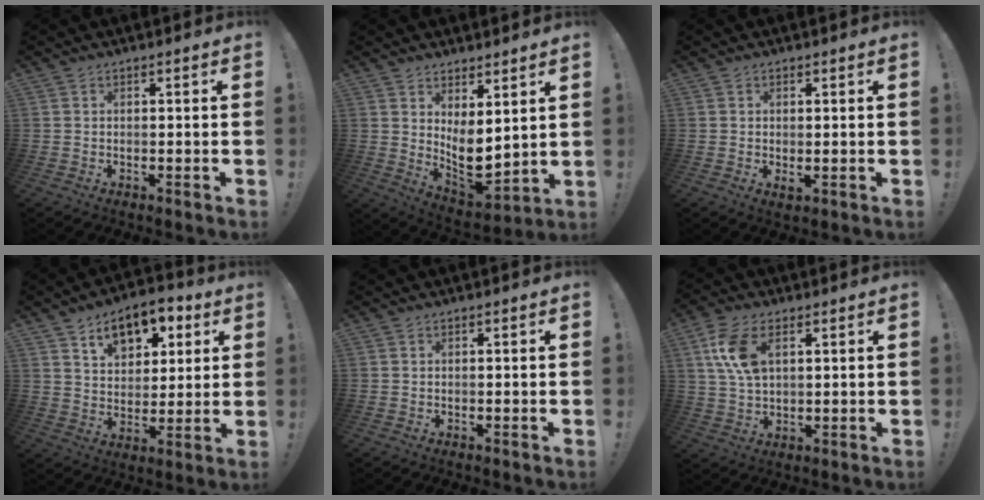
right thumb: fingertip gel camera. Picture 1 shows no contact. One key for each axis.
{"total": 8.7, "fx": 2.6, "fy": 4.6, "fz": 6.9, "tx": -0.099, "ty": -0.049, "tz": 0.059}
{"total": 1.3, "fx": 0.3, "fy": 0.7, "fz": 1.1, "tx": -0.018, "ty": 0.001, "tz": 0.006}
{"total": 12.0, "fx": 6.9, "fy": 7.5, "fz": 6.2, "tx": -0.087, "ty": -0.035, "tz": 0.126}
{"total": 0.0}
{"total": 10.1, "fx": 3.7, "fy": 5.6, "fz": 7.6, "tx": -0.150, "ty": -0.006, "tz": 0.067}